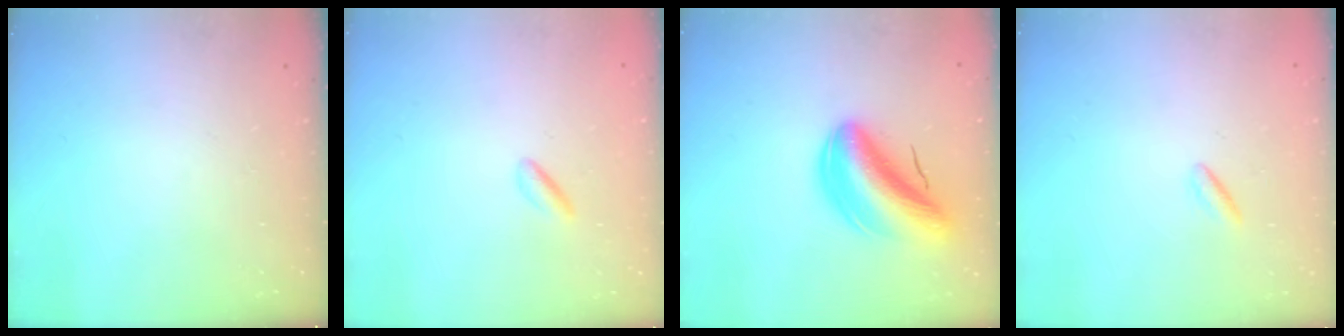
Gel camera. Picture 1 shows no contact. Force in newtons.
{"total": 1.5, "press": 1.3, "slide": 0.6}
{"total": 13.3, "press": 12.7, "slide": 3.9}
{"total": 0.8, "press": 0.5, "slide": 0.6}